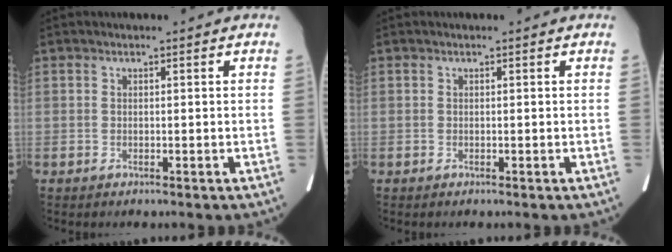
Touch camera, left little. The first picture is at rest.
{"total": 0.0}